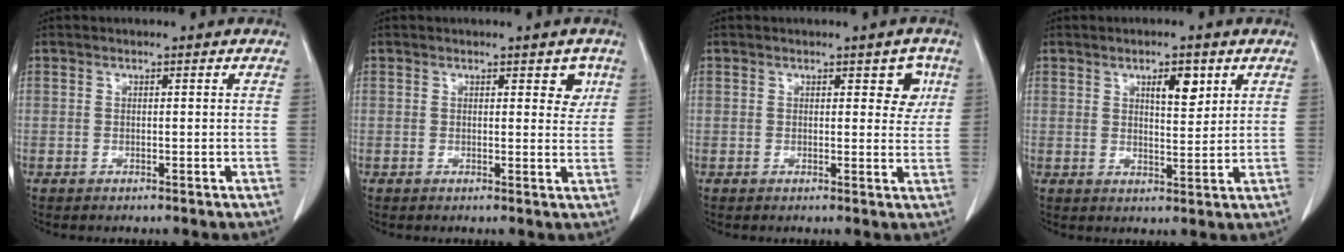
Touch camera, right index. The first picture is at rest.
{"total": 2.8, "force": [1.4, 1.4, 2.0], "torque": [-0.015, -0.003, 0.014]}
{"total": 3.7, "force": [1.5, 2.0, 2.7], "torque": [-0.018, 0.004, 0.015]}
{"total": 4.6, "force": [2.3, 1.5, 3.7], "torque": [-0.059, -0.002, 0.039]}